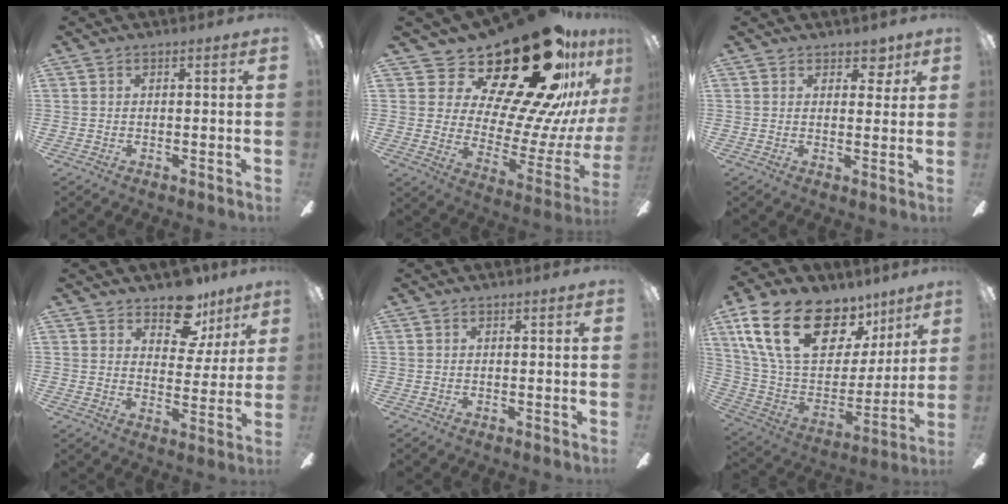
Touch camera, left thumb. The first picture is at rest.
{"total": 33.7, "force": [22.8, 12.5, 21.5], "torque": [-0.314, -0.183, 0.407]}
{"total": 4.2, "force": [3.0, 2.6, 1.5], "torque": [-0.006, -0.010, 0.049]}
{"total": 11.7, "force": [8.7, 6.1, 4.9], "torque": [-0.072, -0.048, 0.159]}
{"total": 0.0}
{"total": 24.9, "force": [13.7, 14.3, 15.1], "torque": [-0.279, -0.065, 0.251]}